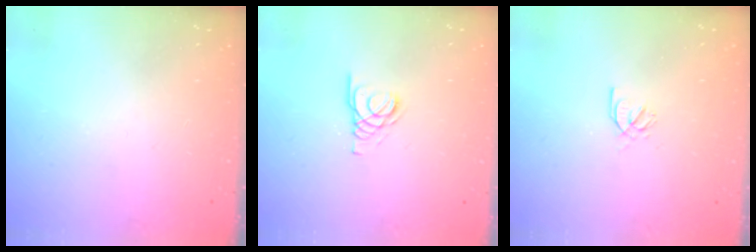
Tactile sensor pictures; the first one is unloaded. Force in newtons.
{"total": 2.1, "press": 2.1, "slide": 0.2}
{"total": 2.2, "press": 2.2, "slide": 0.0}